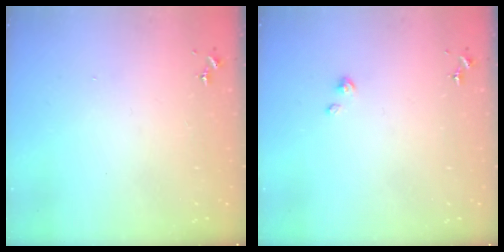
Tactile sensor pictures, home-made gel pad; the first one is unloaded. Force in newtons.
{"total": 2.4, "press": 2.4, "slide": 0.3}